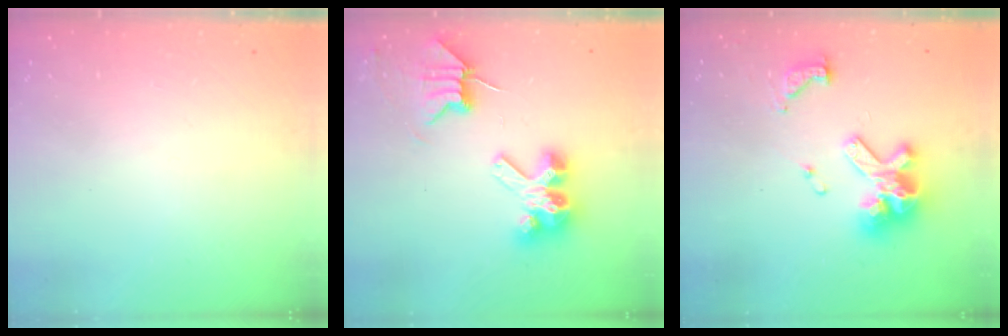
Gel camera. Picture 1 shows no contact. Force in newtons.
{"total": 9.5, "press": 9.5, "slide": 0.8}
{"total": 12.9, "press": 12.8, "slide": 1.4}